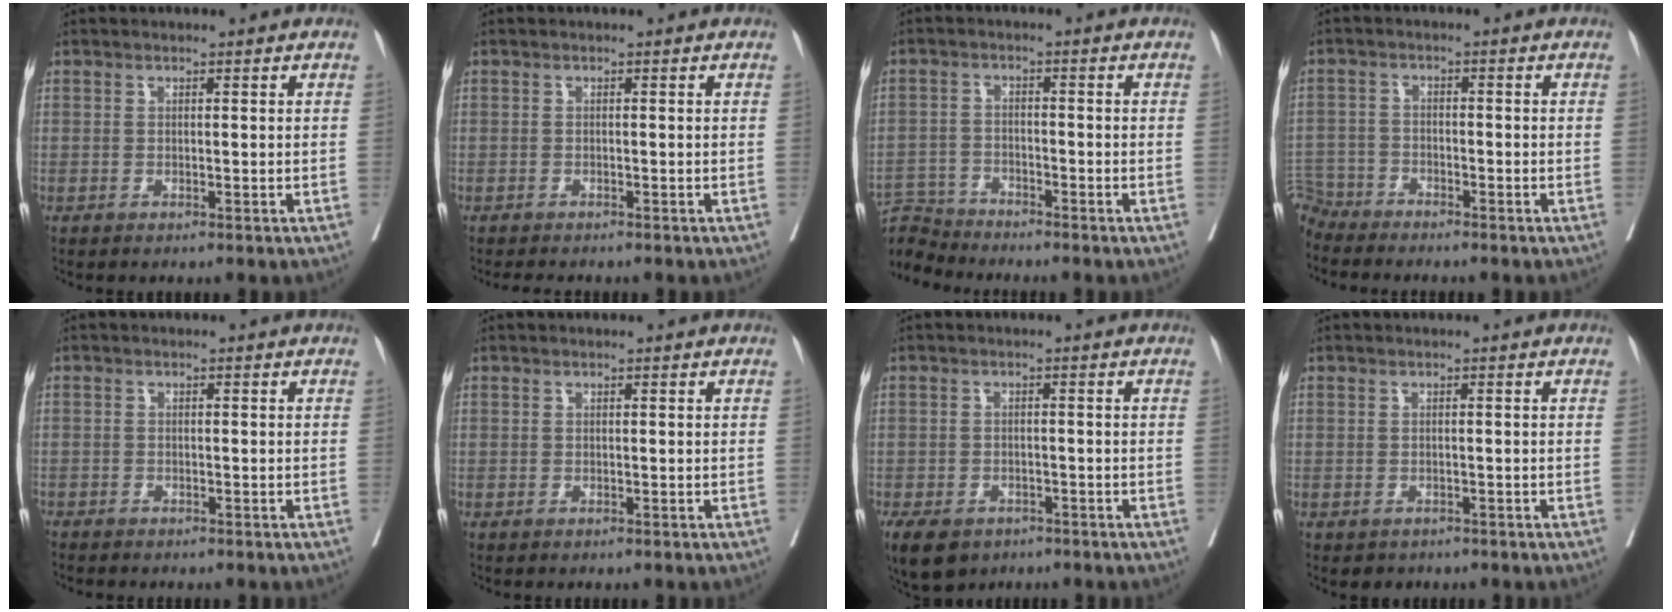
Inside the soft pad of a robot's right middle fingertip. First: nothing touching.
{"total": 3.0, "force": [-2.6, 0.7, 1.2], "torque": [-0.017, -0.007, -0.037]}
{"total": 6.3, "force": [-6.2, -0.1, -0.9], "torque": [0.014, 0.004, -0.120]}
{"total": 5.3, "force": [-5.1, 1.2, -1.0], "torque": [0.020, -0.004, -0.103]}
{"total": 2.2, "force": [-1.9, 0.9, 0.5], "torque": [-0.011, -0.002, -0.030]}
{"total": 0.0}
{"total": 11.1, "force": [-7.0, 7.0, 5.0], "torque": [-0.130, -0.016, -0.097]}
{"total": 1.9, "force": [-1.6, 0.9, 0.4], "torque": [-0.013, -0.004, -0.022]}